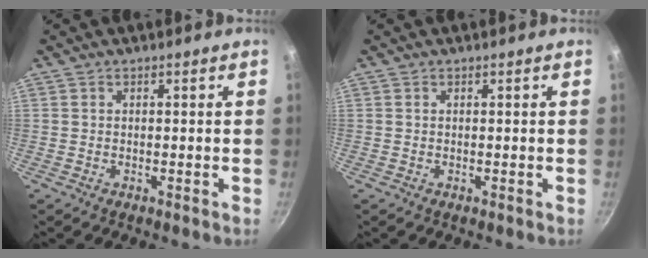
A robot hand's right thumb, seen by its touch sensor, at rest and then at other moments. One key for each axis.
{"total": 0.0}